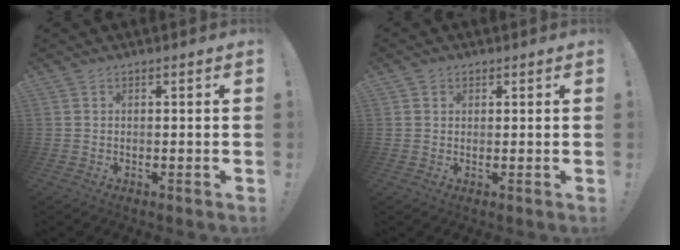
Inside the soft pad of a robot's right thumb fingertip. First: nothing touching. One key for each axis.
{"total": 1.7, "fx": 0.7, "fy": 1.5, "fz": 0.2, "tx": 0.011, "ty": -0.006, "tz": 0.010}